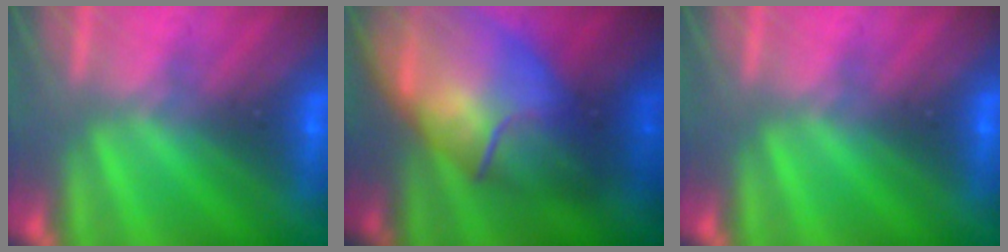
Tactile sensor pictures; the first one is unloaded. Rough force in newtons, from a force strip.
{"total": 7.6}
{"total": 0.0}